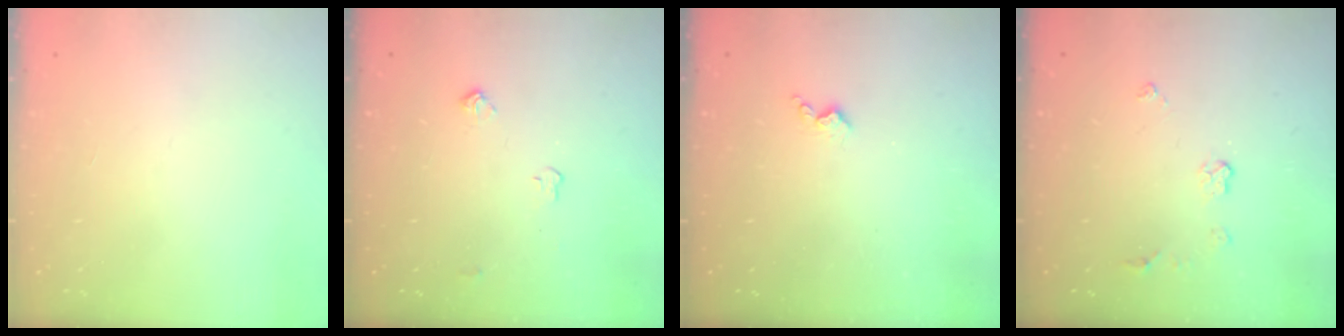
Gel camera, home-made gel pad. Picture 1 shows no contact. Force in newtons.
{"total": 4.0, "press": 4.0, "slide": 0.6}
{"total": 4.0, "press": 4.0, "slide": 0.7}
{"total": 3.8, "press": 3.8, "slide": 0.5}